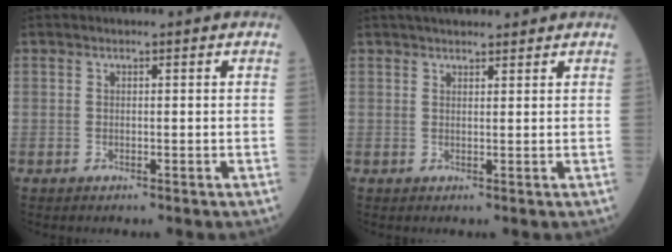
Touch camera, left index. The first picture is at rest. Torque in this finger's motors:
{"motor_torque": [0.48, -0.65, 0.12, 0.05]}